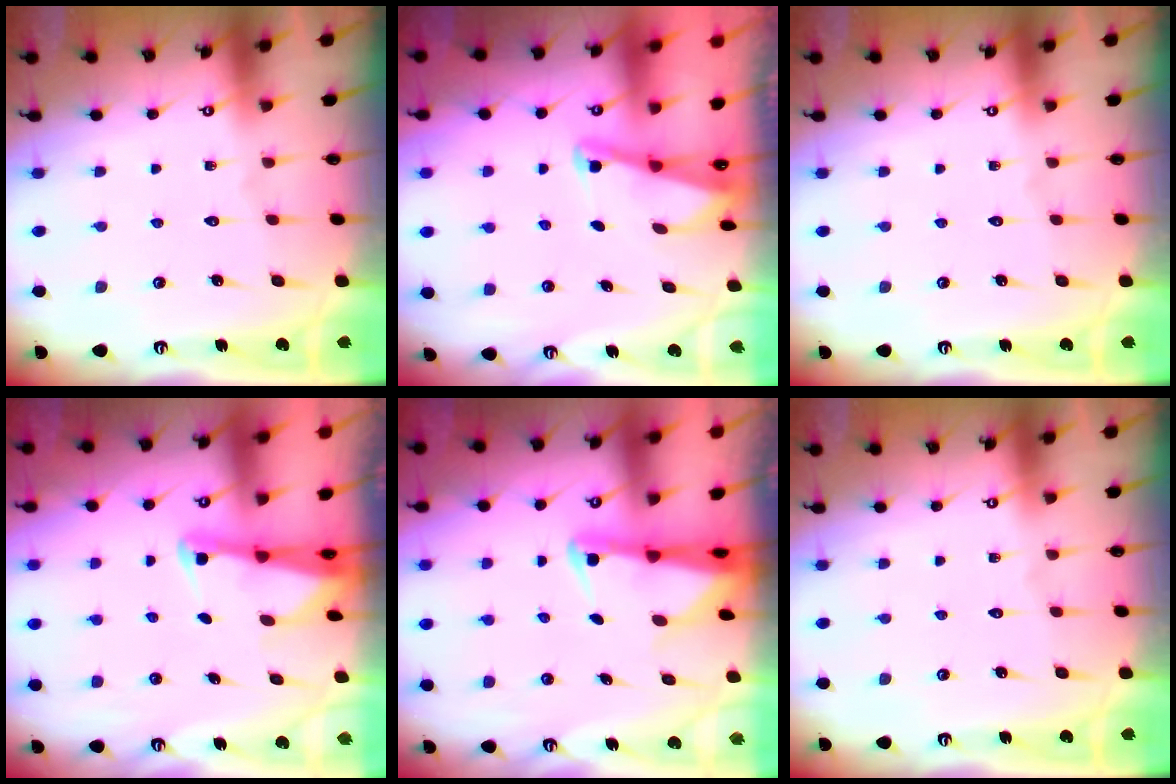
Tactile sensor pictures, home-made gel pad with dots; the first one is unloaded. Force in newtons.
{"total": 2.1, "press": 2.0, "slide": 0.3}
{"total": 0.0}
{"total": 2.4, "press": 2.4, "slide": 0.3}
{"total": 2.9, "press": 2.9, "slide": 0.4}
{"total": 0.0}